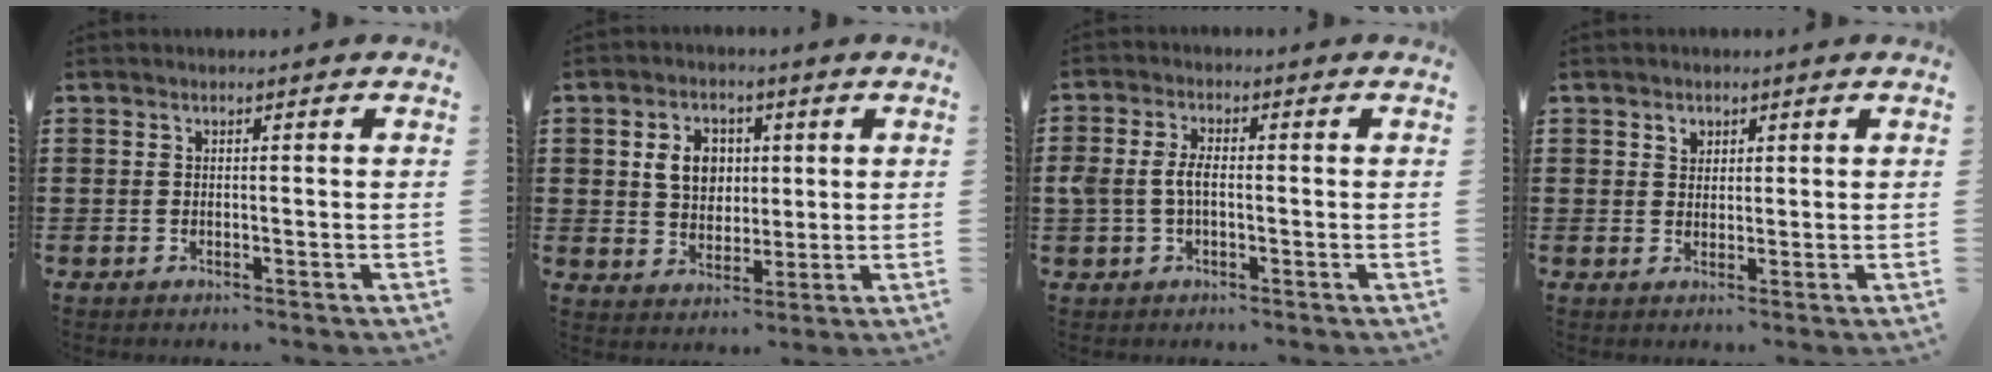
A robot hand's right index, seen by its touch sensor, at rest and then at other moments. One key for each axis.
{"total": 6.2, "fx": 1.5, "fy": 5.0, "fz": 3.4, "tx": -0.078, "ty": 0.015, "tz": 0.021}
{"total": 3.8, "fx": -0.3, "fy": 2.1, "fz": 3.1, "tx": -0.082, "ty": -0.003, "tz": -0.013}
{"total": 1.8, "fx": 0.9, "fy": 1.4, "fz": 0.6, "tx": -0.017, "ty": 0.008, "tz": 0.017}